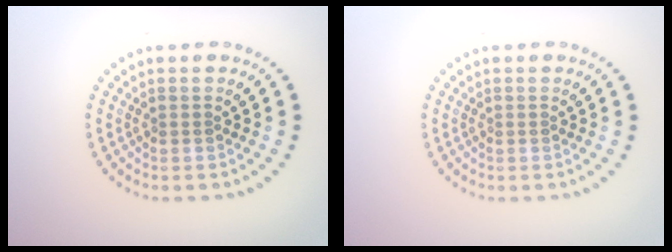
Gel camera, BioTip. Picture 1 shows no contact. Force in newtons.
{"total": 0.0}